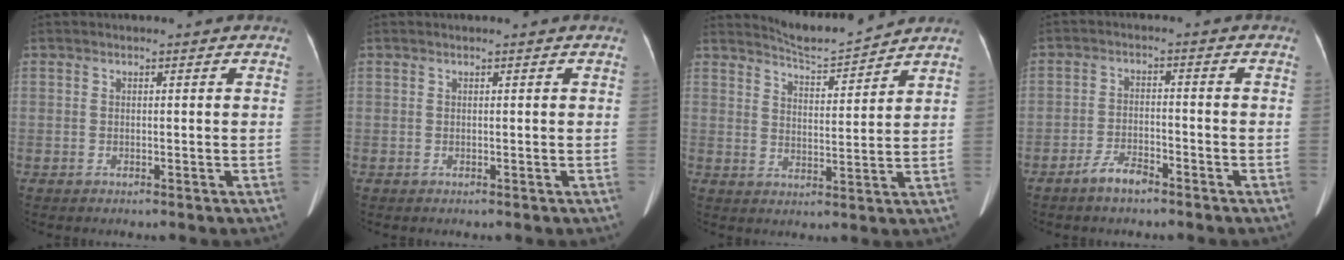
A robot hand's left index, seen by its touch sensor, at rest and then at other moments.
{"total": 0.0}
{"total": 6.6, "force": [6.6, -0.8, 0.4], "torque": [-0.020, -0.009, 0.113]}
{"total": 4.0, "force": [-3.1, 1.1, 2.2], "torque": [-0.046, 0.001, -0.058]}